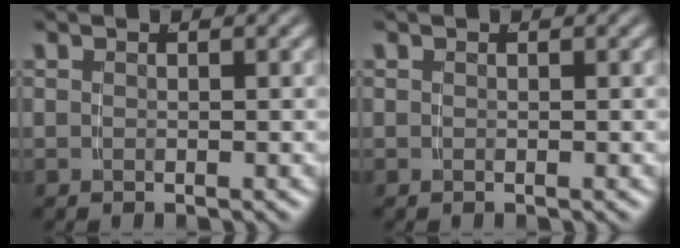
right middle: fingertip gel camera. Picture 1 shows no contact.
{"total": 0.0}